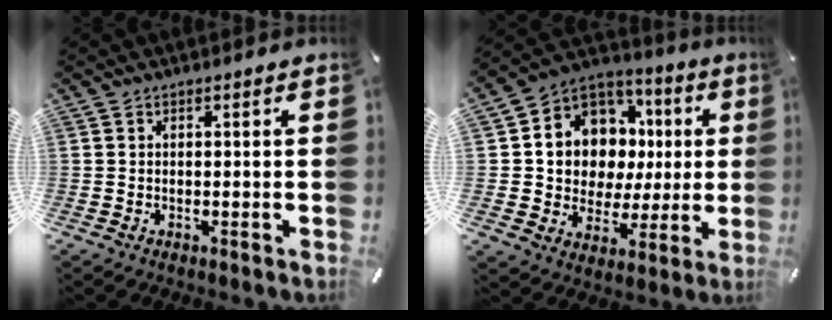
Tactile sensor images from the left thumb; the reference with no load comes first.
{"total": 10.8, "force": [2.0, 10.1, 3.2], "torque": [-0.058, -0.032, 0.048]}